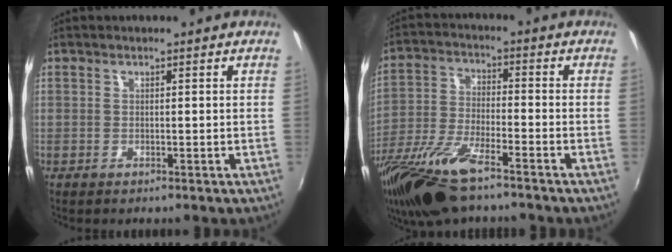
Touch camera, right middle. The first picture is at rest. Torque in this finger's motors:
{"motor_torque": [1.13, -1.01, 0.68, 0.21]}